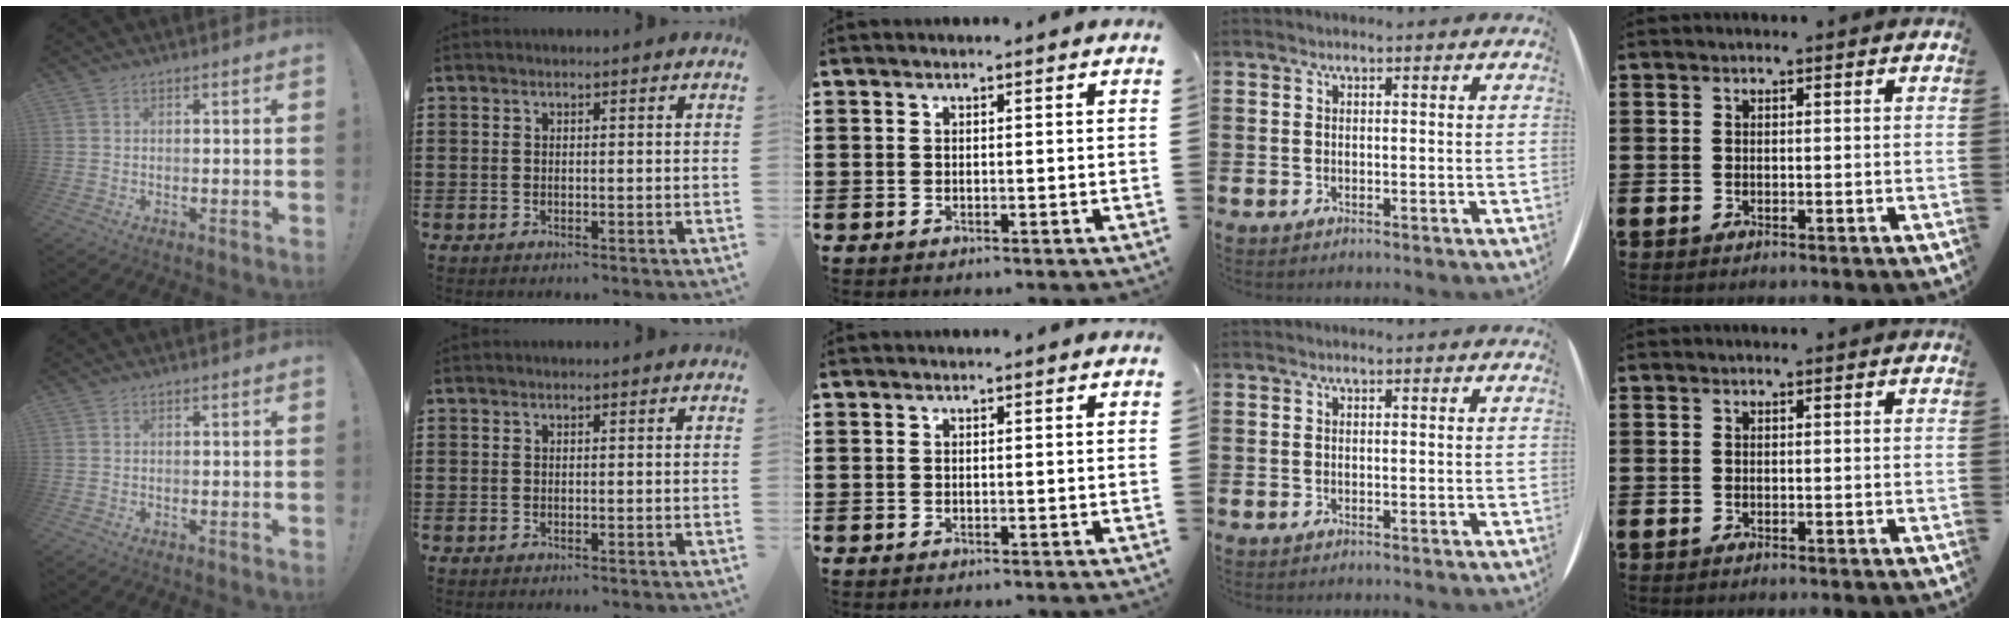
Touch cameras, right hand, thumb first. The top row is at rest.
{}